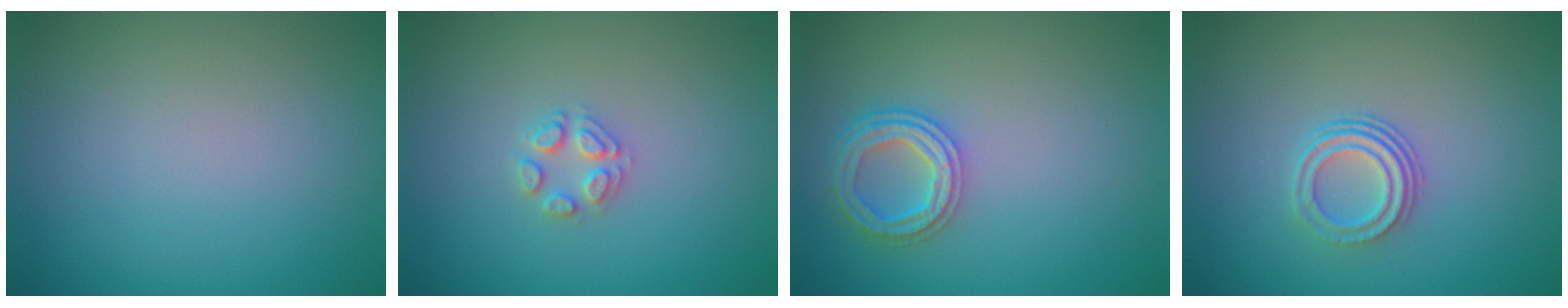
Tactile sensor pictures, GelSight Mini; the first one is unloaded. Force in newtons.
{"total": 2.0, "press": 2.0, "slide": 0.1}
{"total": 4.0, "press": 3.5, "slide": 1.9}
{"total": 3.0, "press": 2.2, "slide": 2.1}